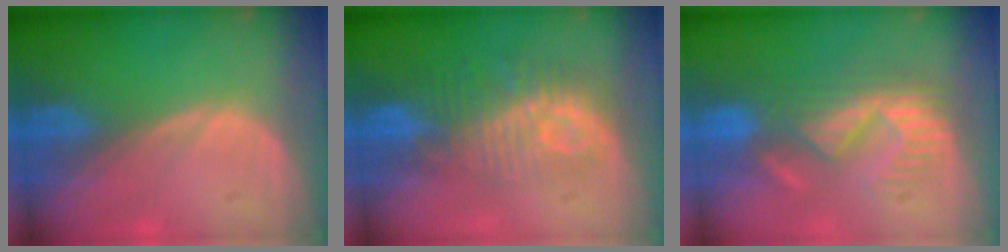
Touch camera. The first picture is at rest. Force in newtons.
{"total": 9.7, "press": 8.7, "slide": 4.2}
{"total": 8.6, "press": 8.2, "slide": 2.6}